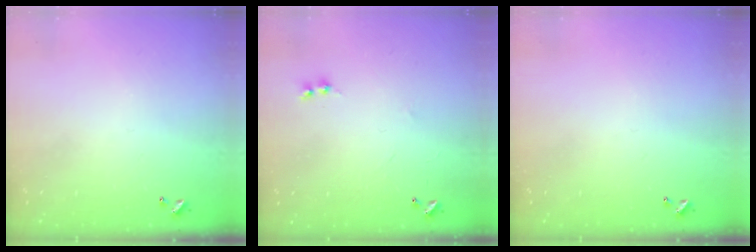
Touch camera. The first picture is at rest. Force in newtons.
{"total": 2.0, "press": 2.0, "slide": 0.5}
{"total": 0.0}